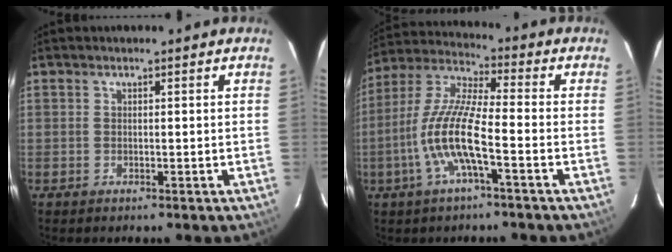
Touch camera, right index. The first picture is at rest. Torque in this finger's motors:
{"motor_torque": [1.31, -0.83, 1.05, 0.21]}